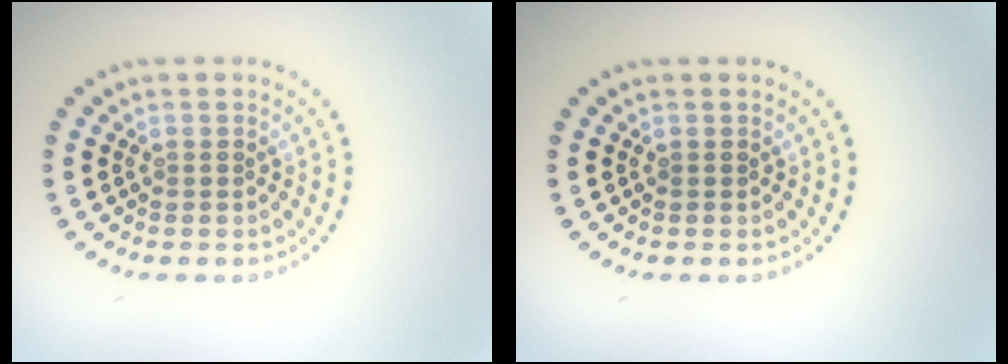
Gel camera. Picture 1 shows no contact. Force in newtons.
{"total": 0.0}